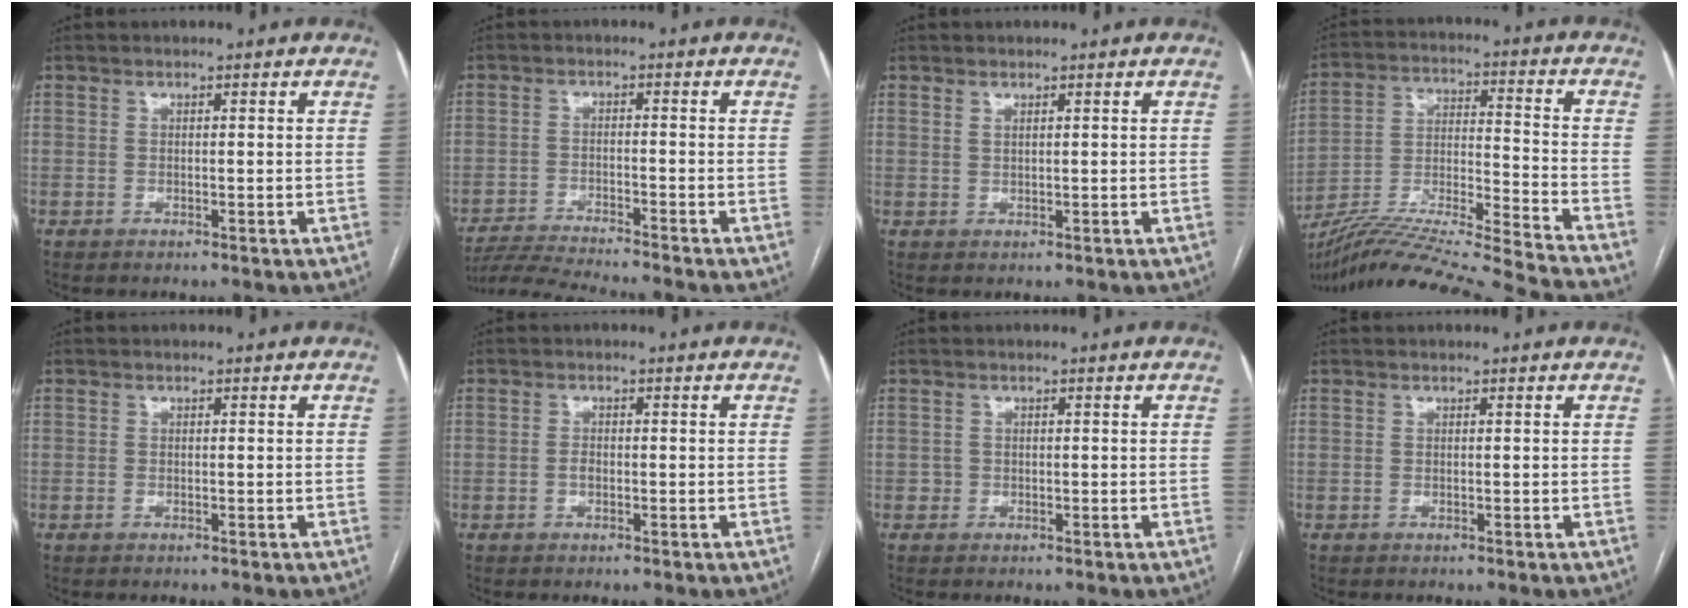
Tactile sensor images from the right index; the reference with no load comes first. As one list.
[{"total": 9.5, "force": [-8.8, -1.7, 3.2], "torque": [-0.046, -0.017, -0.150]}, {"total": 0.7, "force": [0.5, 0.1, 0.4], "torque": [-0.009, -0.004, 0.012]}, {"total": 24.5, "force": [-22.0, -2.4, 10.4], "torque": [-0.178, -0.034, -0.359]}, {"total": 0.6, "force": [-0.2, 0.4, 0.4], "torque": [-0.009, 0.000, -0.004]}, {"total": 1.2, "force": [-0.3, 0.6, 0.9], "torque": [-0.017, 0.002, -0.005]}, {"total": 0.9, "force": [-0.2, 0.9, 0.1], "torque": [0.004, 0.005, -0.005]}, {"total": 0.0}]